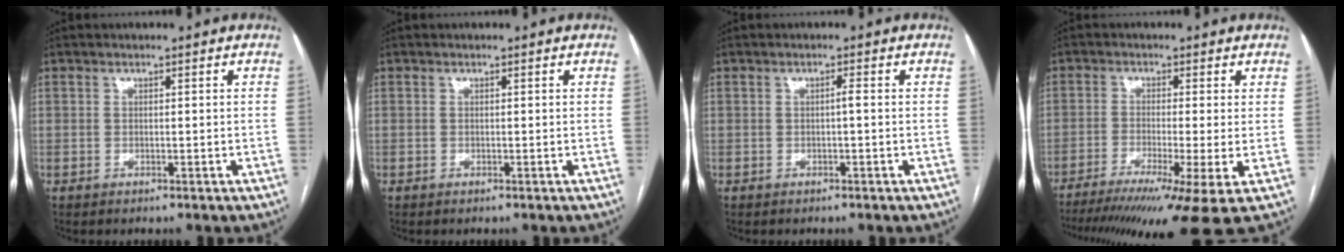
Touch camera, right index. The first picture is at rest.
{"total": 0.0}
{"total": 0.8, "force": [-0.1, 0.0, 0.8], "torque": [-0.012, 0.001, -0.002]}
{"total": 14.2, "force": [-9.8, -1.2, 10.2], "torque": [-0.135, -0.033, -0.154]}